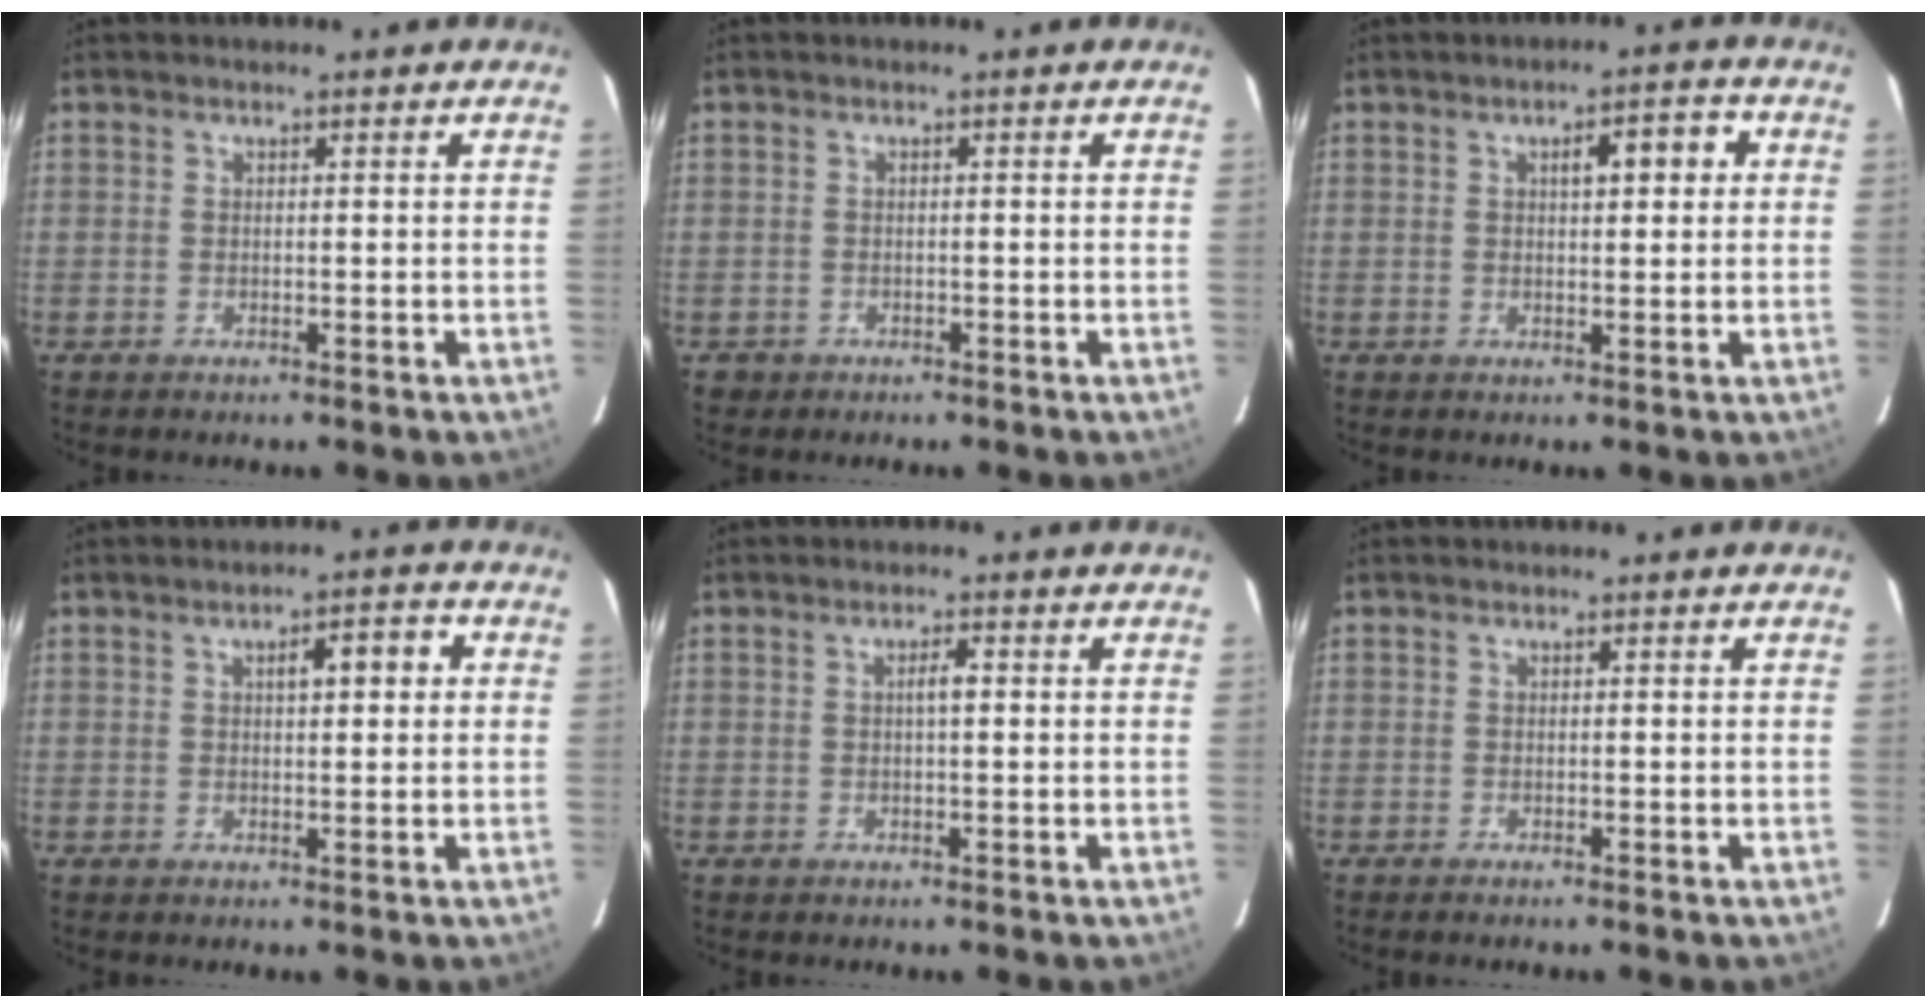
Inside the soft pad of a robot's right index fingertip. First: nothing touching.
{"total": 1.4, "force": [-0.6, 1.3, -0.2], "torque": [-0.009, 0.004, -0.009]}
{"total": 4.7, "force": [1.3, 1.4, 4.2], "torque": [-0.064, 0.017, 0.019]}
{"total": 4.3, "force": [1.1, 1.2, 4.0], "torque": [-0.062, 0.017, 0.015]}
{"total": 1.7, "force": [0.2, 0.3, 1.6], "torque": [-0.028, 0.005, 0.002]}
{"total": 0.8, "force": [-0.7, 0.0, 0.4], "torque": [-0.009, -0.002, -0.009]}